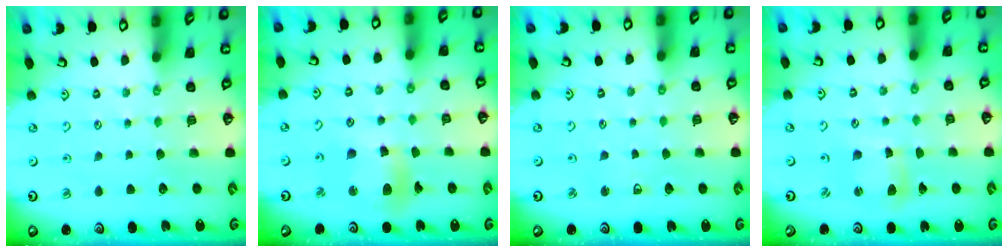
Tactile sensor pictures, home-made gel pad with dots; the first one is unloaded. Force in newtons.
{"total": 11.6, "press": 11.3, "slide": 2.2}
{"total": 2.9, "press": 2.9, "slide": 0.6}
{"total": 5.6, "press": 5.6, "slide": 0.7}